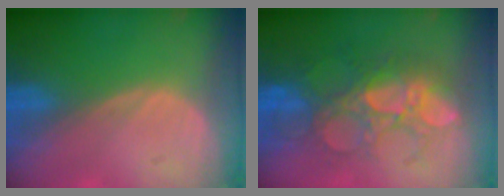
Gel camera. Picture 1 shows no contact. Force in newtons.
{"total": 9.6, "press": 9.0, "slide": 3.2}